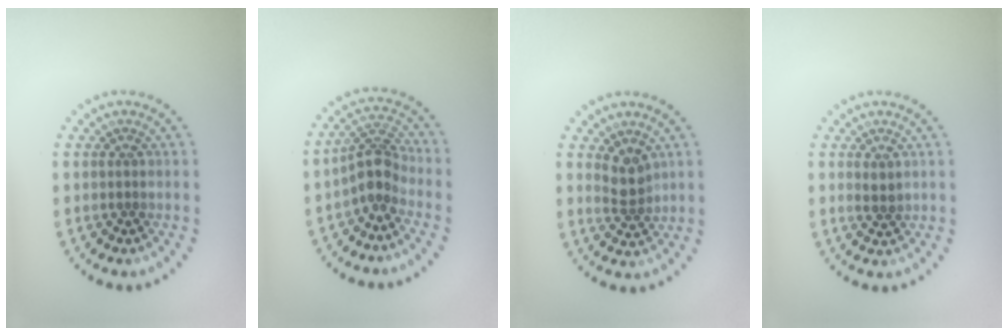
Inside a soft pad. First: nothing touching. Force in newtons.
{"total": 2.7, "press": 2.1, "slide": 1.7}
{"total": 2.2, "press": 1.8, "slide": 1.3}
{"total": 1.0, "press": 0.9, "slide": 0.2}